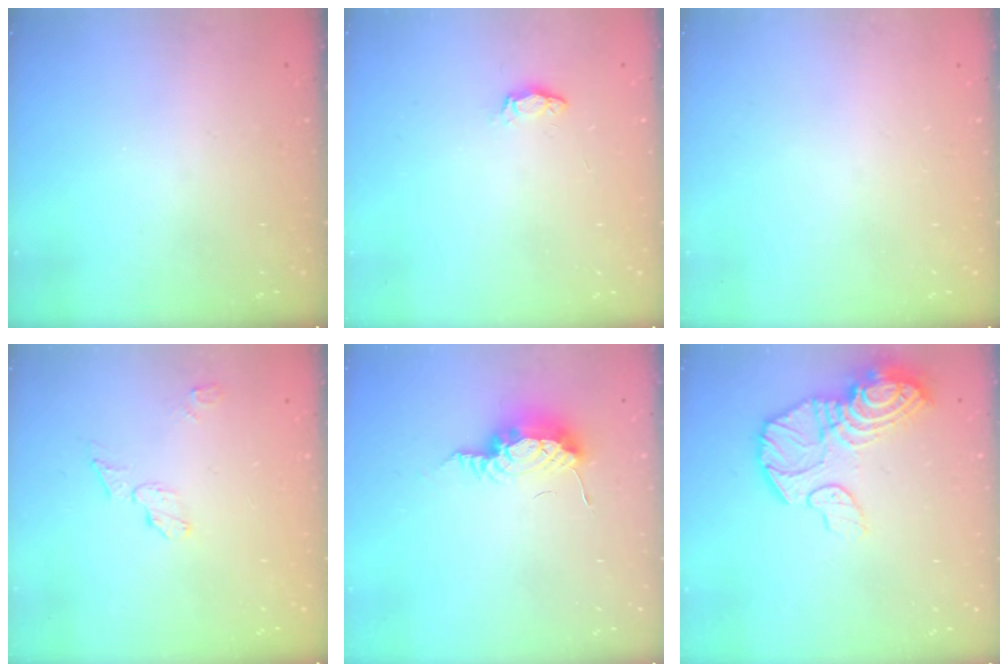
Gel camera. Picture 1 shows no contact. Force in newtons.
{"total": 3.2, "press": 3.2, "slide": 0.5}
{"total": 0.0}
{"total": 5.3, "press": 5.3, "slide": 0.3}
{"total": 8.5, "press": 8.3, "slide": 1.6}
{"total": 16.0, "press": 16.0, "slide": 1.3}